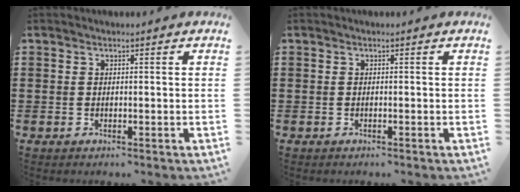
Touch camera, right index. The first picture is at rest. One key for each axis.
{"total": 0.0}